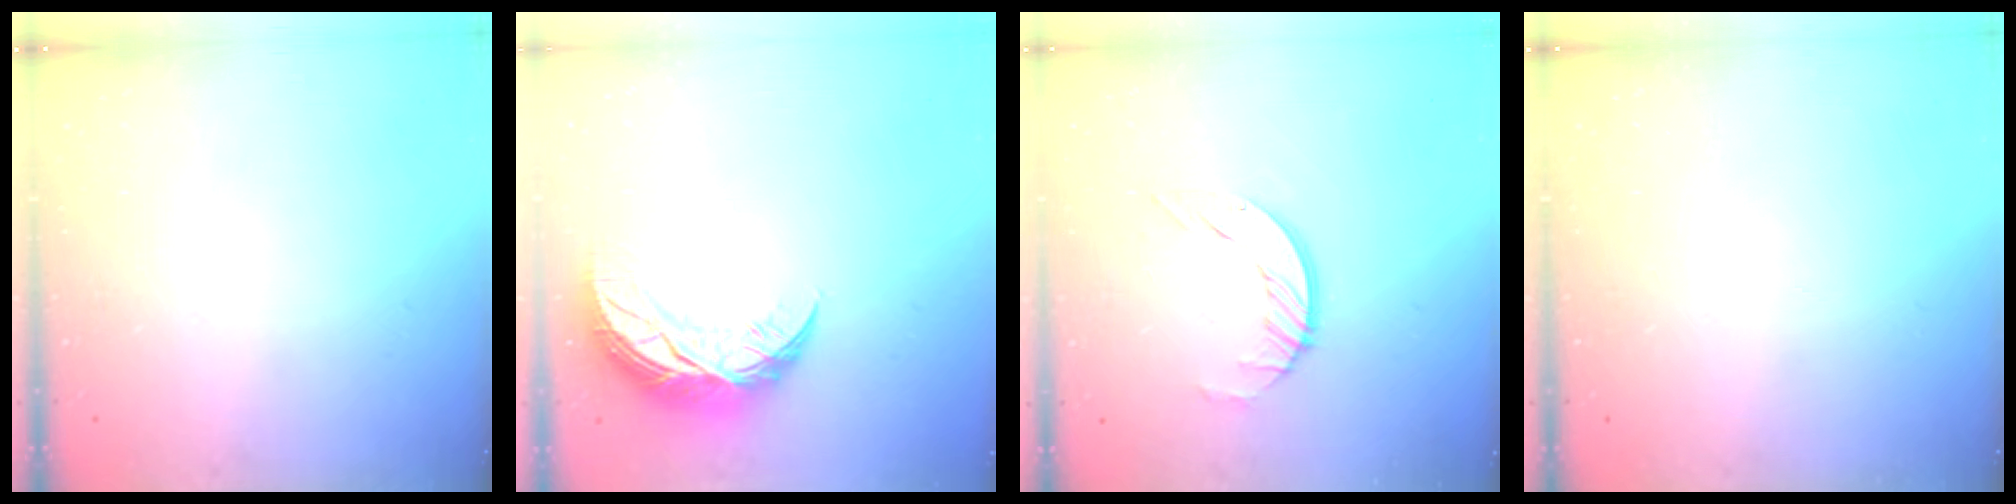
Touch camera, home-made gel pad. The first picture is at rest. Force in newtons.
{"total": 10.1, "press": 10.0, "slide": 0.9}
{"total": 4.5, "press": 4.5, "slide": 0.4}
{"total": 0.0}